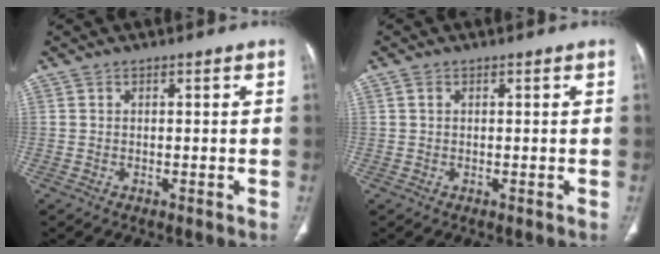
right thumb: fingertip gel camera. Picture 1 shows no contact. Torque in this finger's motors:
{"motor_torque": [-0.02, -0.09, -0.37, 0.07, 0.04]}